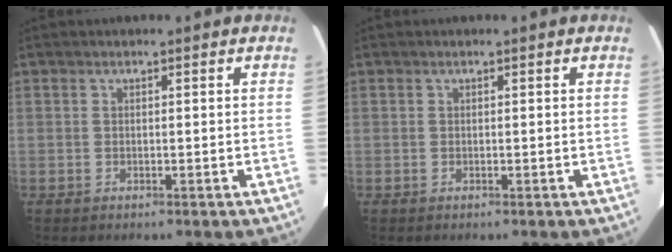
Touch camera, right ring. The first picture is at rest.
{"total": 0.0}